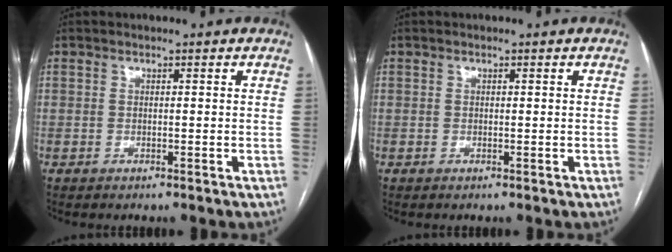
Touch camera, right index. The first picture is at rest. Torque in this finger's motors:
{"motor_torque": [0.24, 0.17, 0.03, 0.01]}